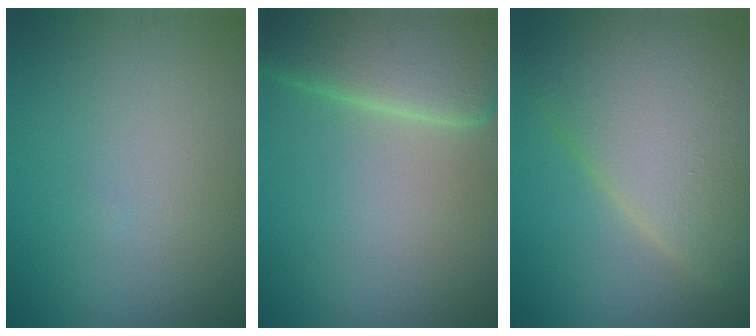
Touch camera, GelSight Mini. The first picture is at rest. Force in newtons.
{"total": 9.0, "press": 9.0, "slide": 0.4}
{"total": 9.6, "press": 9.6, "slide": 0.6}